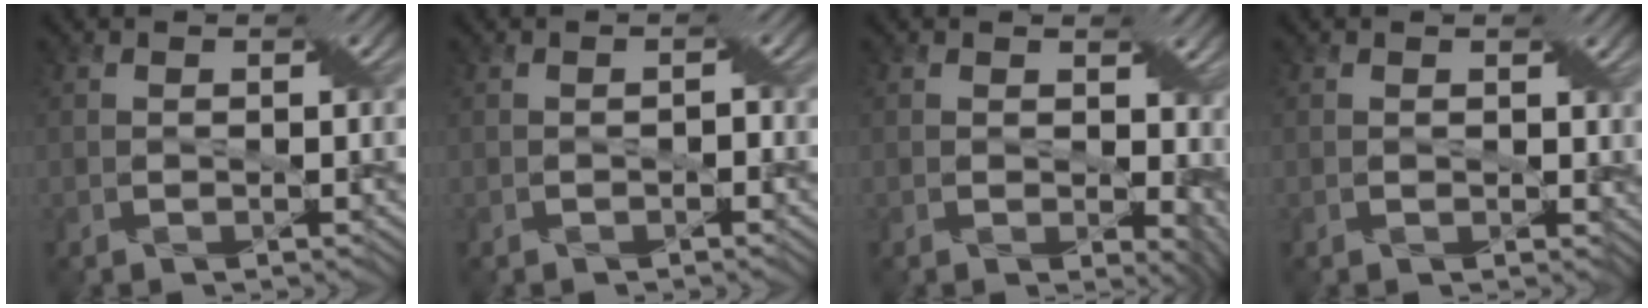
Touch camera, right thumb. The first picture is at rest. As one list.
[{"total": 0.6, "force": [-0.3, 0.3, 0.4], "torque": [-0.007, 0.003, -0.004]}, {"total": 6.1, "force": [1.2, 4.3, 4.2], "torque": [-0.044, -0.022, 0.024]}, {"total": 1.8, "force": [0.7, 1.5, 0.6], "torque": [-0.012, -0.006, 0.007]}]